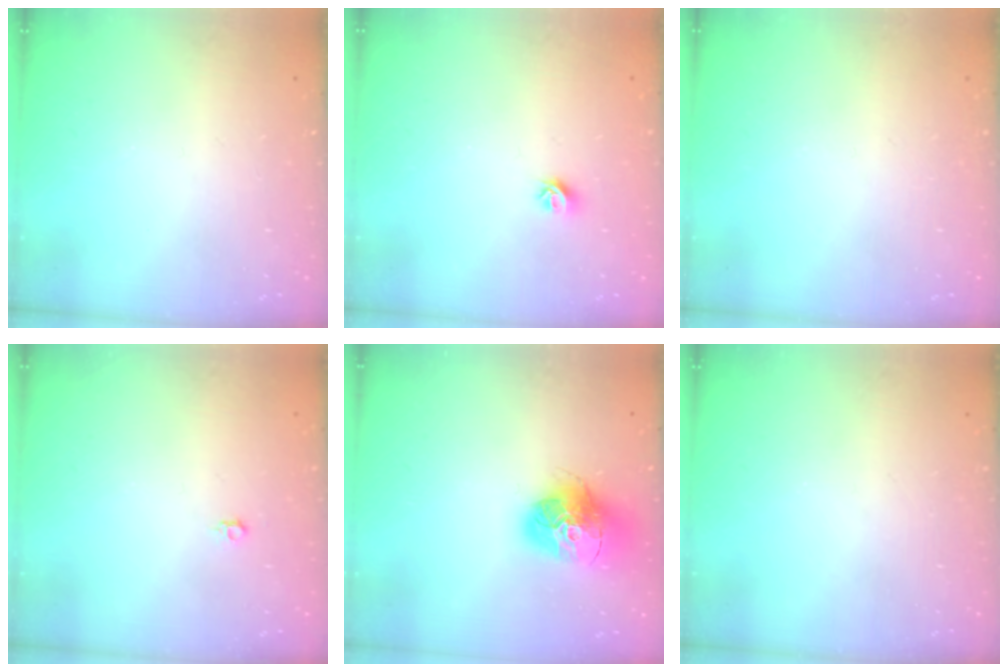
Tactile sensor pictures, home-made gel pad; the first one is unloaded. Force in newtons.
{"total": 6.0, "press": 5.9, "slide": 0.7}
{"total": 0.0}
{"total": 3.6, "press": 3.5, "slide": 0.8}
{"total": 16.5, "press": 16.4, "slide": 1.5}
{"total": 0.0}